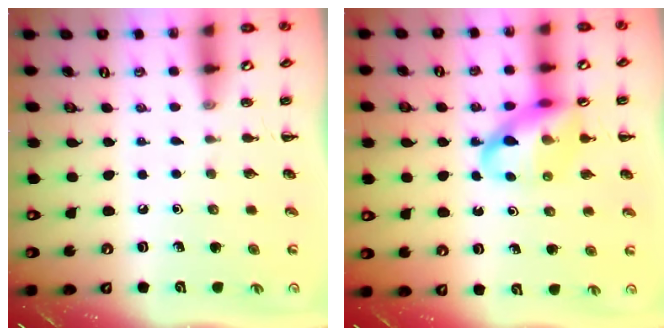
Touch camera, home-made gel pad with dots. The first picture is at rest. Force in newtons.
{"total": 13.4, "press": 12.8, "slide": 4.0}